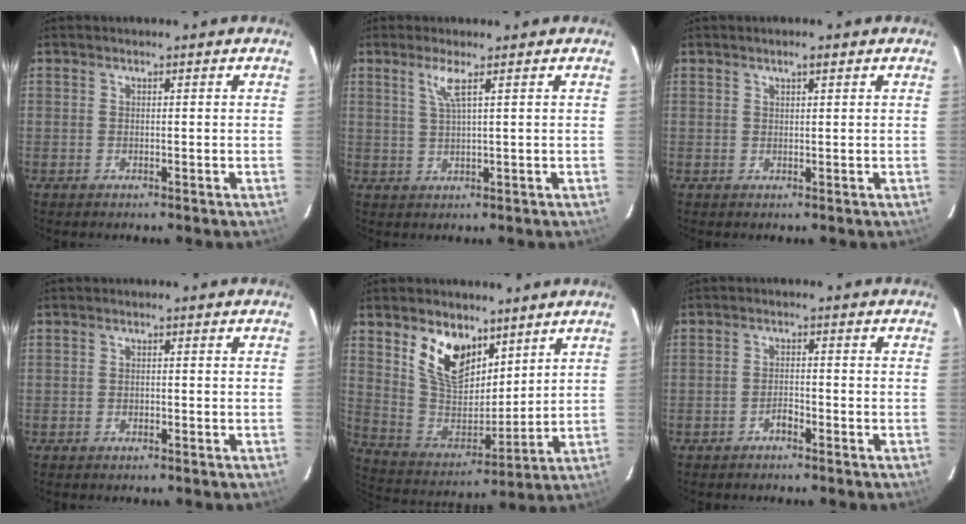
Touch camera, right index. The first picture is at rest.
{"total": 3.1, "force": [1.6, -0.4, 2.6], "torque": [-0.055, -0.003, 0.035]}
{"total": 1.4, "force": [0.9, 0.4, 1.0], "torque": [-0.017, 0.005, 0.014]}
{"total": 0.7, "force": [-0.5, 0.5, 0.3], "torque": [-0.006, 0.000, -0.011]}
{"total": 13.8, "force": [8.0, 8.1, 7.8], "torque": [-0.152, -0.001, 0.161]}
{"total": 1.9, "force": [-1.6, 0.5, 0.9], "torque": [-0.016, 0.003, -0.029]}